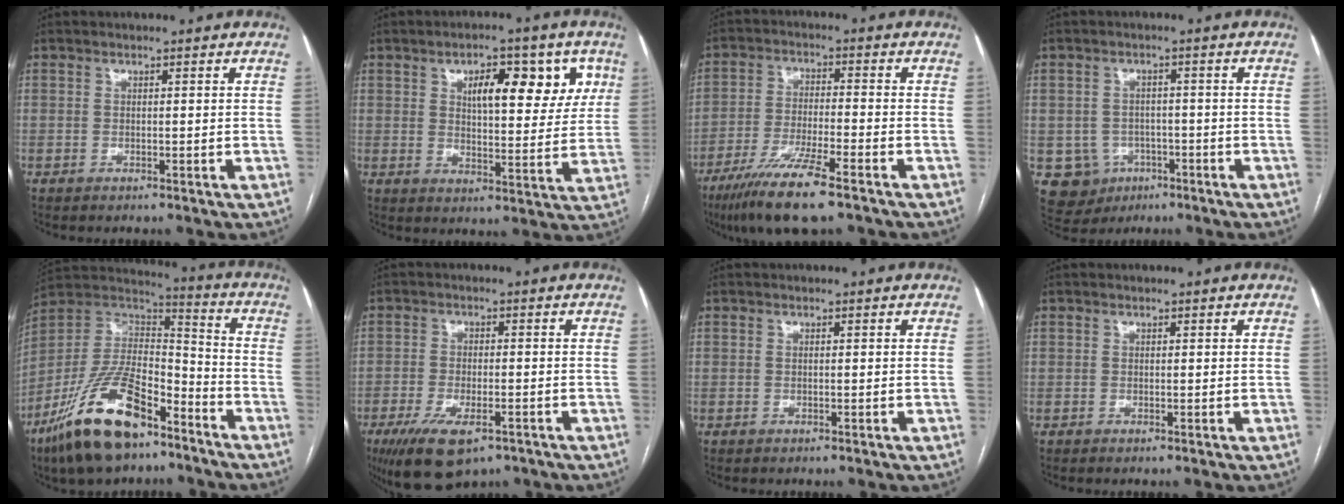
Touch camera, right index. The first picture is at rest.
{"total": 11.1, "force": [4.8, 4.7, 8.9], "torque": [-0.117, 0.017, 0.072]}
{"total": 10.7, "force": [-7.2, 0.8, 7.9], "torque": [-0.151, -0.029, -0.130]}
{"total": 6.9, "force": [-2.4, 6.4, 1.3], "torque": [-0.027, 0.009, -0.024]}
{"total": 19.8, "force": [-12.7, 7.1, 13.4], "torque": [-0.281, 0.003, -0.232]}
{"total": 9.6, "force": [-5.9, 3.7, 6.6], "torque": [-0.116, -0.015, -0.093]}
{"total": 0.0}
{"total": 0.0}